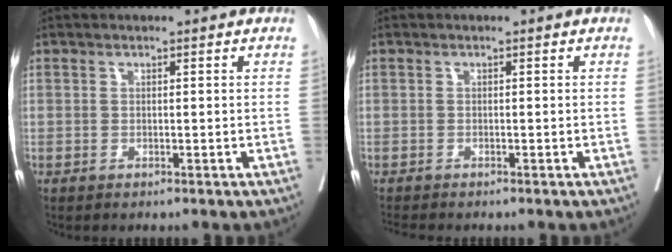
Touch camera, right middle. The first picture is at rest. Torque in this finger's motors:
{"motor_torque": [0.32, -0.32, -0.01, 0.00]}